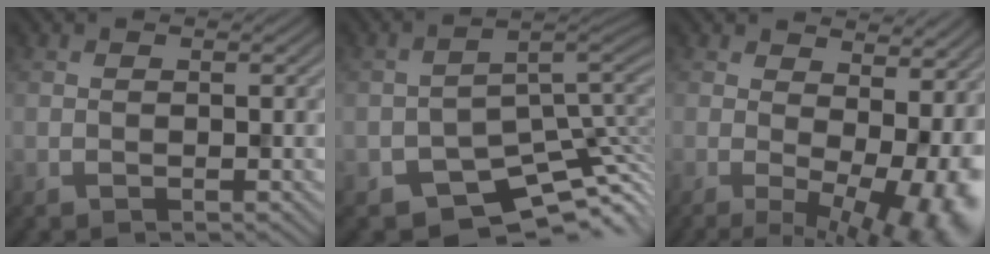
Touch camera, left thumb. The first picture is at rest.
{"total": 7.1, "force": [-4.9, 3.9, 3.3], "torque": [-0.034, -0.028, -0.079]}
{"total": 11.3, "force": [-0.2, 5.1, 10.1], "torque": [-0.129, -0.015, 0.033]}